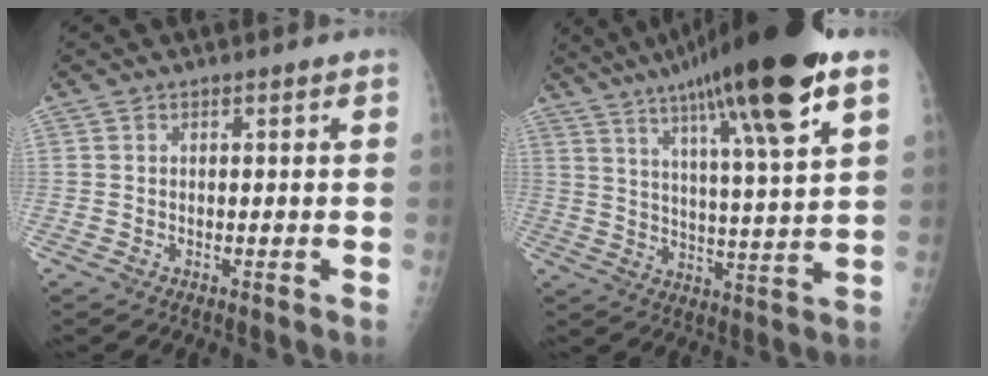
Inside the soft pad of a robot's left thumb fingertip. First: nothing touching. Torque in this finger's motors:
{"motor_torque": [2.47, 2.55, 2.00, -0.77, 0.22]}